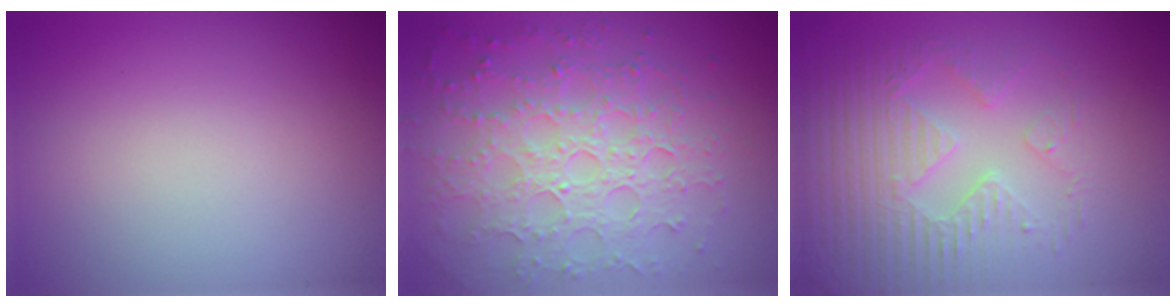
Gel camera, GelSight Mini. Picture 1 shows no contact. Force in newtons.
{"total": 8.0, "press": 5.6, "slide": 5.7}
{"total": 4.4, "press": 4.3, "slide": 0.7}